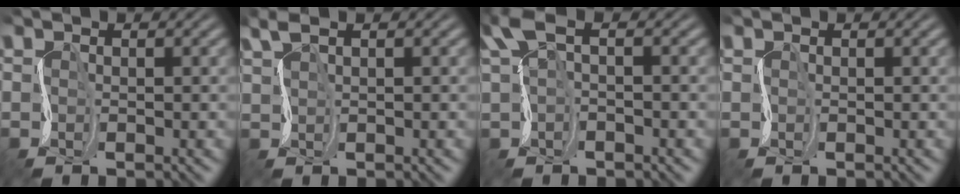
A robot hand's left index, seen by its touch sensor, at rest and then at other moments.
{"total": 2.3, "force": [1.6, 0.7, 1.5], "torque": [-0.041, 0.009, 0.034]}
{"total": 3.4, "force": [1.3, 1.4, 2.8], "torque": [-0.070, 0.006, 0.021]}
{"total": 0.0}